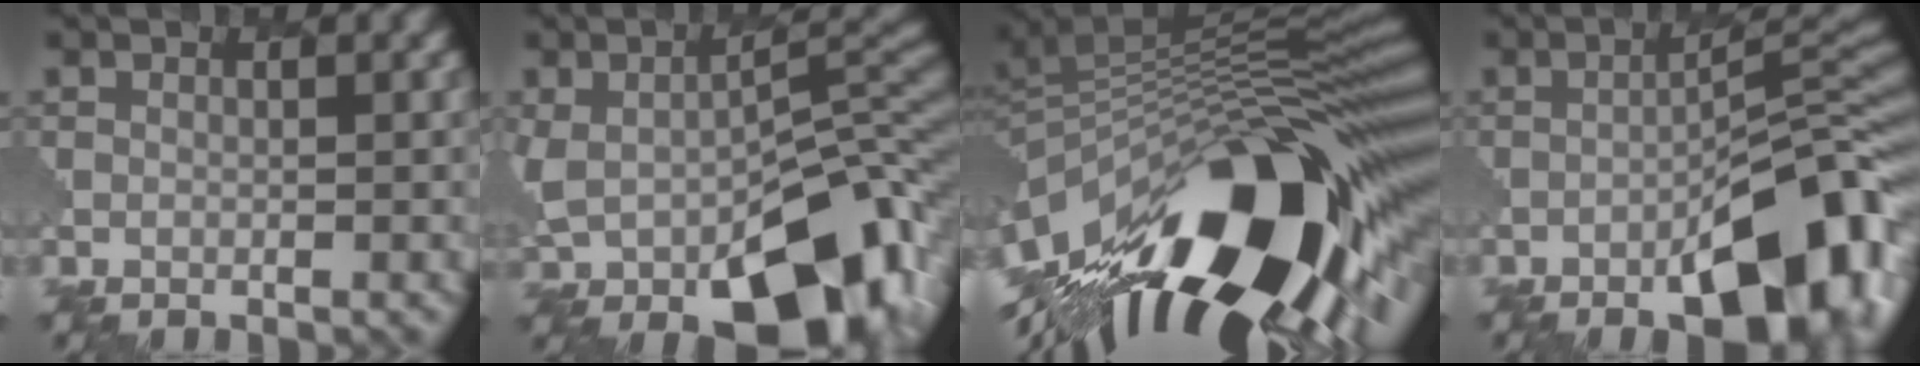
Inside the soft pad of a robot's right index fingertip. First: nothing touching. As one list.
[{"total": 13.0, "force": [-4.1, 7.0, 10.1], "torque": [-0.156, -0.026, -0.059]}, {"total": 17.2, "force": [-6.5, 6.0, 14.7], "torque": [-0.232, 0.019, -0.133]}, {"total": 11.2, "force": [-5.4, 3.5, 9.2], "torque": [-0.128, 0.008, -0.086]}]